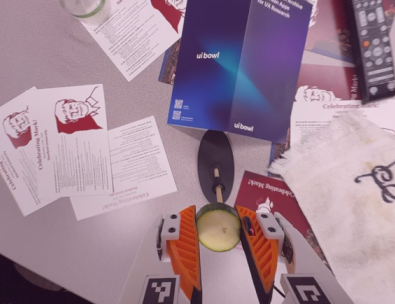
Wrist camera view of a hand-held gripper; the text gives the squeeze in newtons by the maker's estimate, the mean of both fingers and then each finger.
{"total": 10.9, "left": 10.7, "right": 11.2}